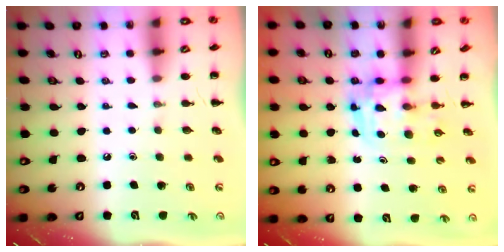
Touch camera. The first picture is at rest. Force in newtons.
{"total": 3.6, "press": 3.5, "slide": 0.6}